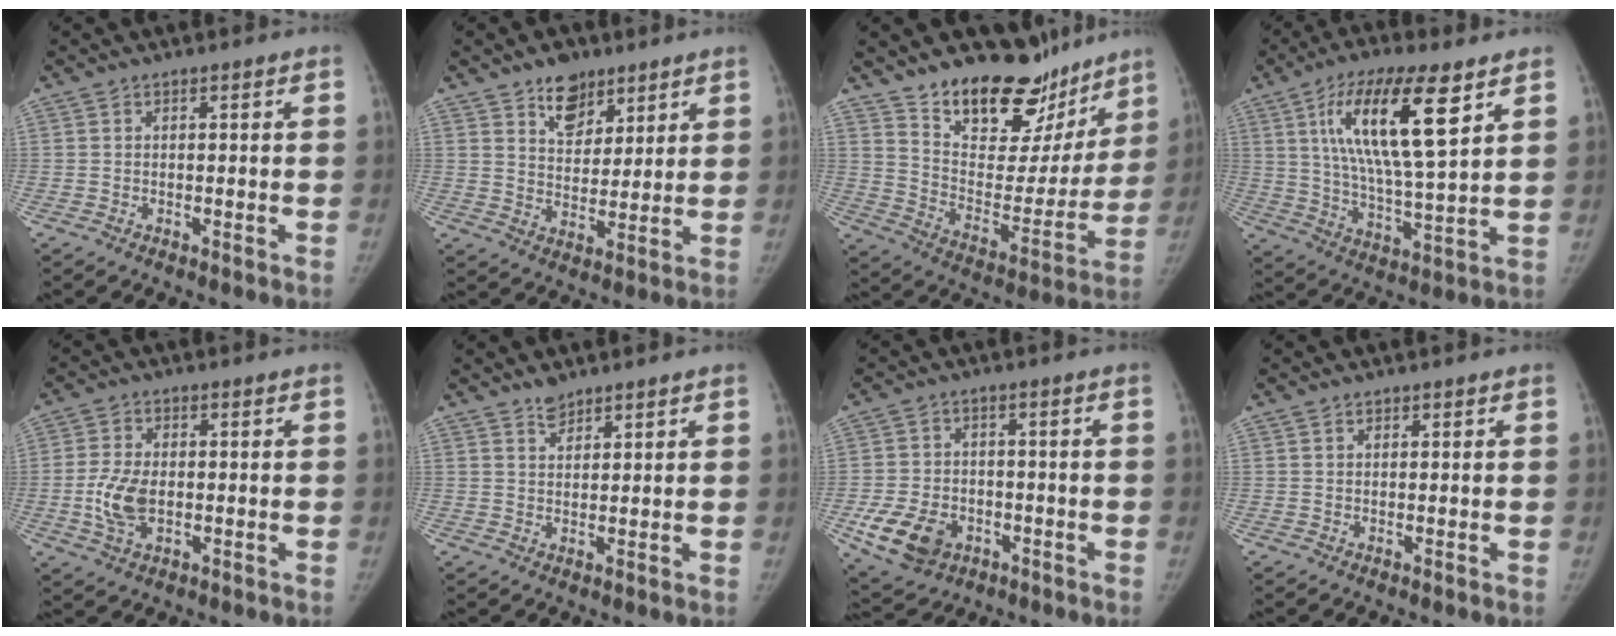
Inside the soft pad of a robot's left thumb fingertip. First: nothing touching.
{"total": 8.3, "force": [5.6, 5.0, 3.5], "torque": [-0.023, -0.036, 0.097]}
{"total": 22.9, "force": [17.8, 11.0, 9.3], "torque": [-0.090, -0.110, 0.280]}
{"total": 17.9, "force": [7.7, 4.8, 15.5], "torque": [-0.274, -0.031, 0.138]}
{"total": 7.5, "force": [-1.0, 4.6, 5.9], "torque": [-0.126, 0.002, -0.018]}
{"total": 2.6, "force": [2.3, 1.2, 0.4], "torque": [0.006, -0.016, 0.038]}
{"total": 10.5, "force": [-3.9, 7.8, 5.8], "torque": [-0.098, 0.009, -0.056]}
{"total": 0.8, "force": [0.6, 0.5, 0.1], "torque": [0.004, -0.003, 0.007]}